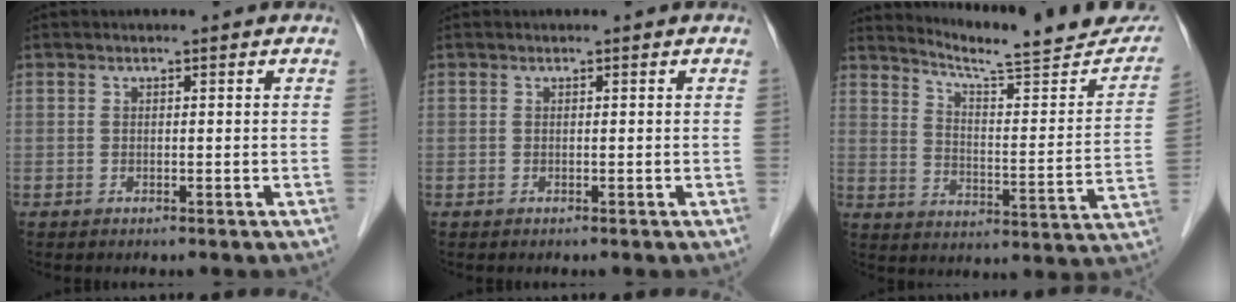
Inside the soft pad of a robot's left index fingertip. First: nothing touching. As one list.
[{"total": 0.0}, {"total": 20.4, "force": [18.8, 1.5, 7.8], "torque": [-0.110, -0.062, 0.243]}]